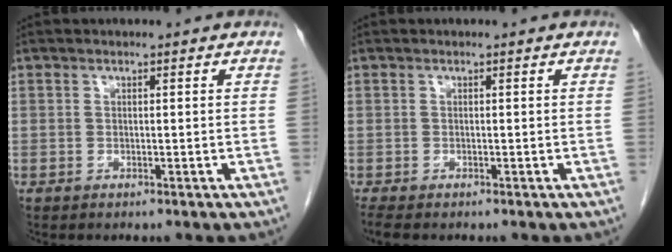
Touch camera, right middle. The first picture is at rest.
{"total": 2.5, "force": [-2.2, 0.5, 1.2], "torque": [-0.022, -0.008, -0.033]}